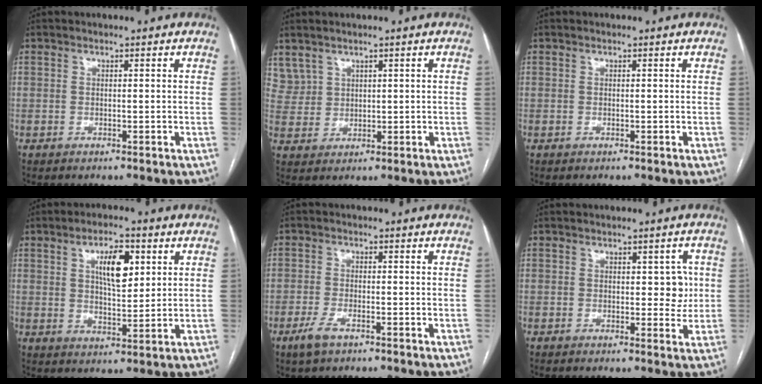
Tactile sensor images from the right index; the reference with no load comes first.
{"total": 4.4, "force": [3.2, 3.0, 0.2], "torque": [-0.003, 0.008, 0.075]}
{"total": 0.0}
{"total": 7.8, "force": [2.8, 2.8, 6.7], "torque": [-0.112, 0.005, 0.050]}
{"total": 3.4, "force": [-2.0, 1.5, 2.3], "torque": [-0.052, -0.002, -0.036]}
{"total": 3.7, "force": [0.6, 2.0, 3.0], "torque": [-0.027, 0.004, 0.010]}